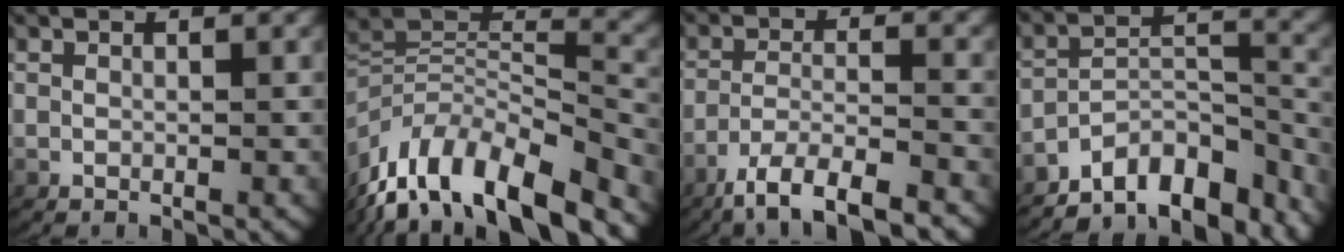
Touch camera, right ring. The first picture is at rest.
{"total": 13.7, "force": [-7.6, 8.4, 7.7], "torque": [-0.156, -0.044, -0.106]}
{"total": 7.9, "force": [-6.0, 2.6, 4.5], "torque": [-0.078, -0.021, -0.088]}
{"total": 10.7, "force": [-7.8, 5.1, 5.3], "torque": [-0.075, -0.034, -0.113]}